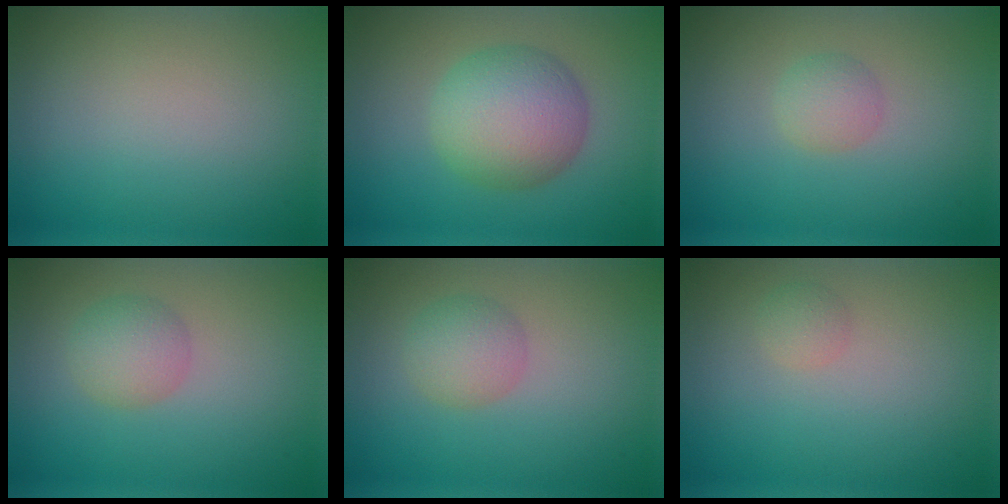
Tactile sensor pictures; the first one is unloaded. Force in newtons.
{"total": 6.3, "press": 6.3, "slide": 0.1}
{"total": 1.6, "press": 1.6, "slide": 0.1}
{"total": 2.5, "press": 2.5, "slide": 0.1}
{"total": 2.5, "press": 2.5, "slide": 0.1}
{"total": 1.0, "press": 1.0, "slide": 0.1}